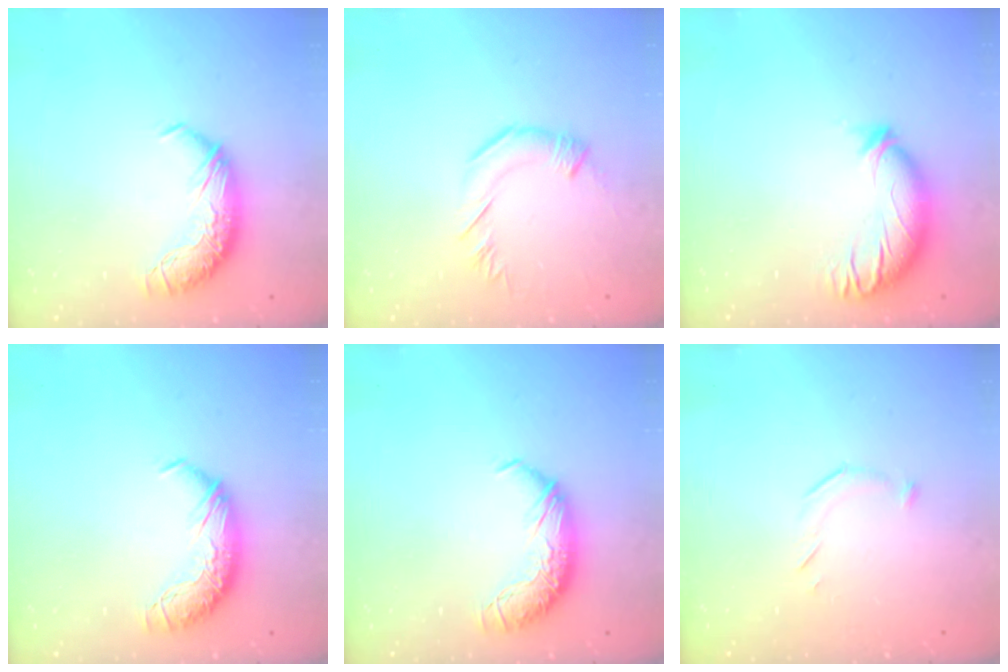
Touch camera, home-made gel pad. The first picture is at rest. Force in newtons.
{"total": 2.8, "press": 2.7, "slide": 0.5}
{"total": 3.5, "press": 3.2, "slide": 1.3}
{"total": 0.0}
{"total": 0.0}
{"total": 7.1, "press": 7.1, "slide": 0.8}